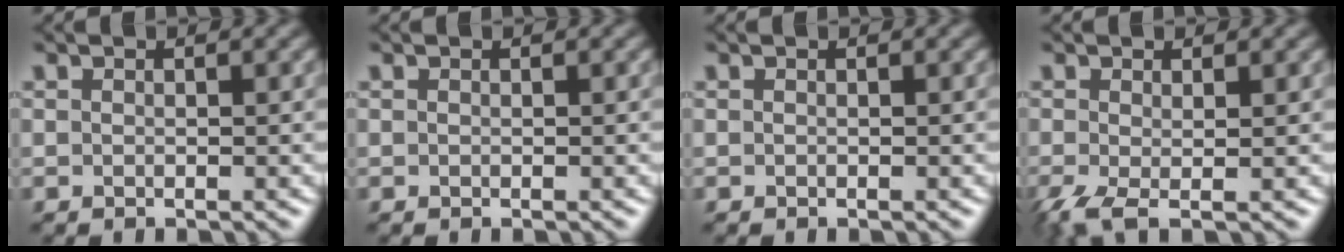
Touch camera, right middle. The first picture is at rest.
{"total": 0.0}
{"total": 0.0}
{"total": 3.2, "force": [-1.2, 1.0, 2.8], "torque": [-0.070, -0.011, -0.028]}